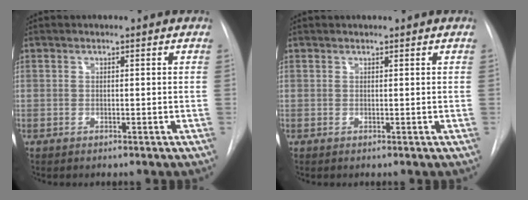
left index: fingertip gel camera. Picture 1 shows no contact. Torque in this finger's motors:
{"motor_torque": [-2.14, 0.00, -0.63, 0.01]}